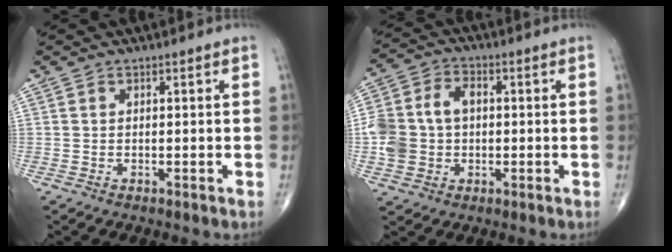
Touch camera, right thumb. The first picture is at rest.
{"total": 10.2, "force": [0.4, 6.9, 7.5], "torque": [-0.153, 0.022, 0.008]}